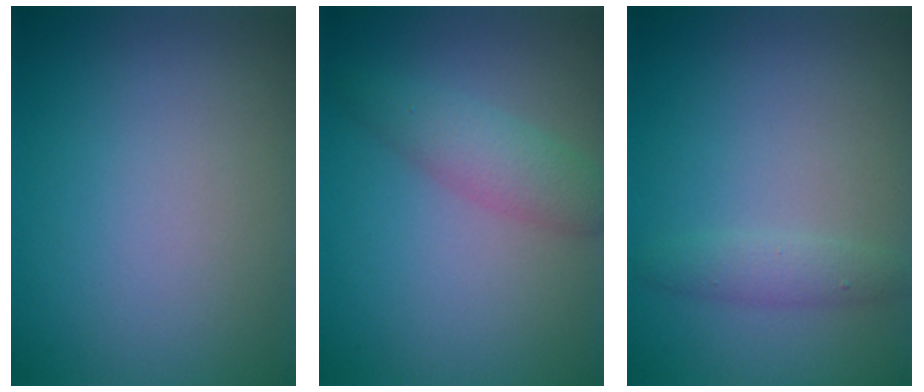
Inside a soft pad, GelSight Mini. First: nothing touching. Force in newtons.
{"total": 3.0, "press": 3.0, "slide": 0.1}
{"total": 1.6, "press": 1.6, "slide": 0.0}